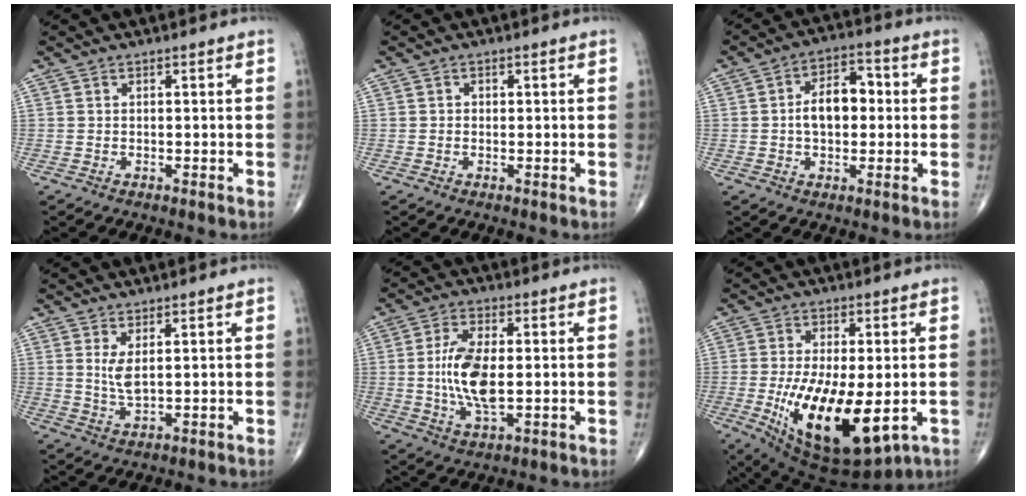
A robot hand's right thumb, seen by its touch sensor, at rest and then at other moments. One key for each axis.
{"total": 0.8, "fx": 0.1, "fy": 0.7, "fz": 0.3, "tx": 0.000, "ty": 0.002, "tz": -0.001}
{"total": 9.2, "fx": 0.2, "fy": 5.7, "fz": 7.2, "tx": -0.097, "ty": 0.024, "tz": -0.005}
{"total": 3.7, "fx": 1.1, "fy": 1.2, "fz": 3.3, "tx": -0.067, "ty": -0.015, "tz": 0.029}
{"total": 10.8, "fx": -0.1, "fy": 4.8, "fz": 9.6, "tx": -0.192, "ty": -0.005, "tz": -0.001}
{"total": 18.7, "fx": -4.2, "fy": 7.8, "fz": 16.4, "tx": -0.295, "ty": -0.025, "tz": -0.046}